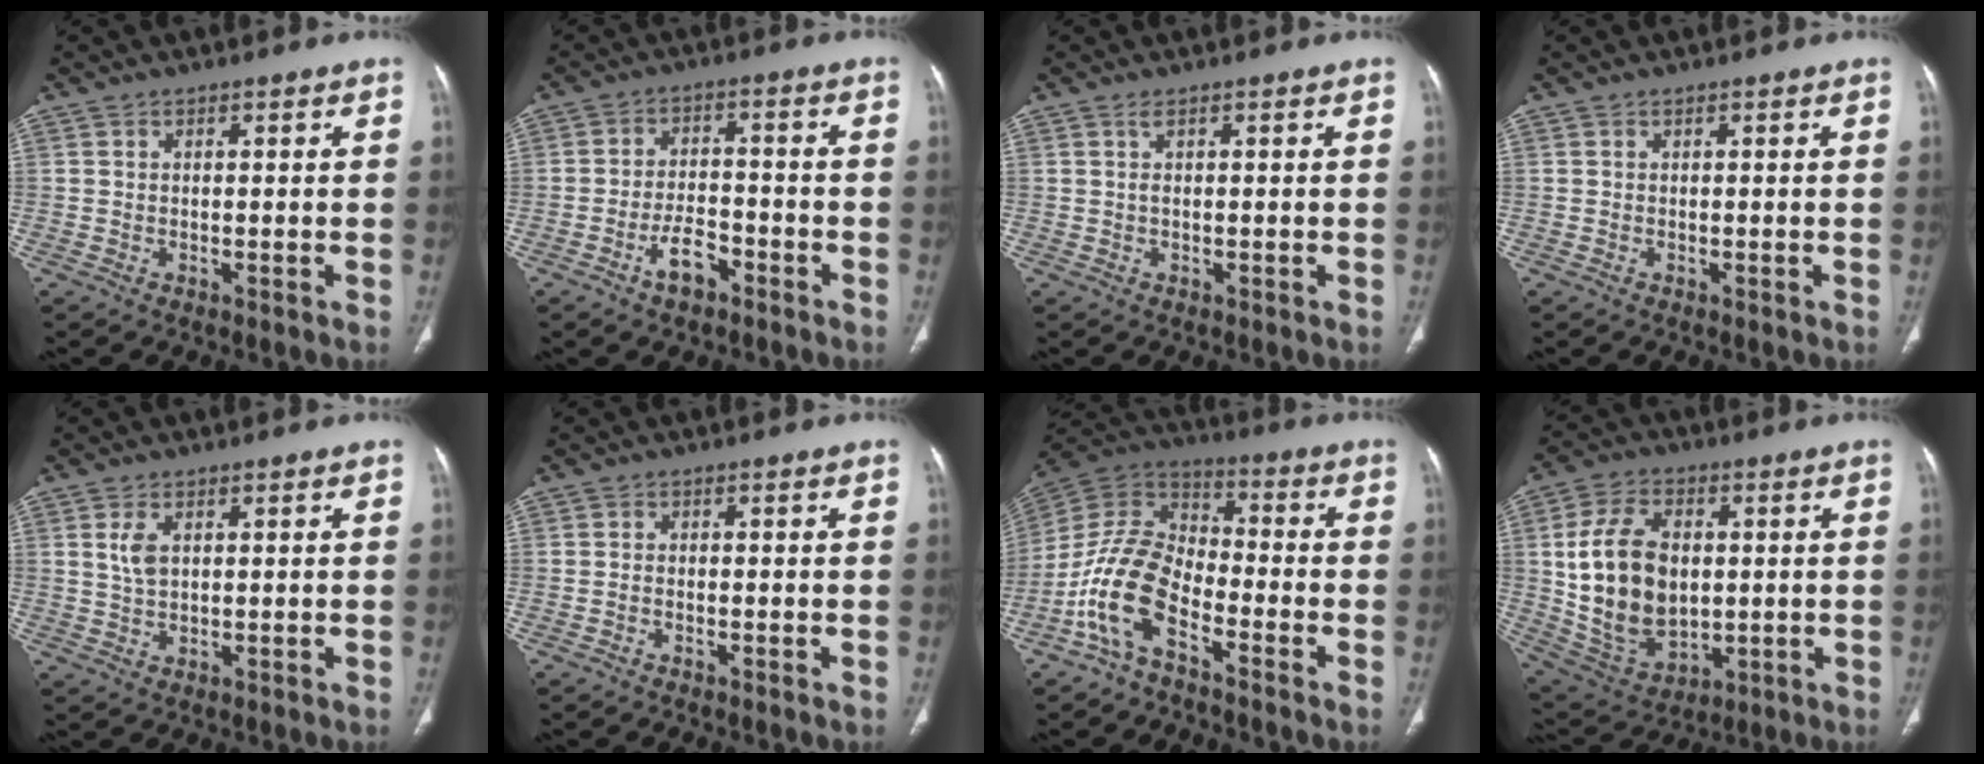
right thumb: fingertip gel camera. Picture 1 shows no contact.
{"total": 5.8, "force": [-3.5, 2.9, 3.6], "torque": [-0.054, 0.030, -0.063]}
{"total": 0.8, "force": [0.3, 0.1, 0.7], "torque": [-0.016, 0.006, 0.007]}
{"total": 0.0}
{"total": 3.4, "force": [1.1, 1.9, 2.7], "torque": [-0.056, -0.003, 0.025]}
{"total": 0.7, "force": [-0.4, 0.4, 0.4], "torque": [-0.002, 0.004, -0.012]}
{"total": 13.2, "force": [-6.6, 6.8, 9.2], "torque": [-0.175, 0.061, -0.141]}
{"total": 18.6, "force": [1.2, 12.5, 13.7], "torque": [-0.233, -0.007, 0.040]}